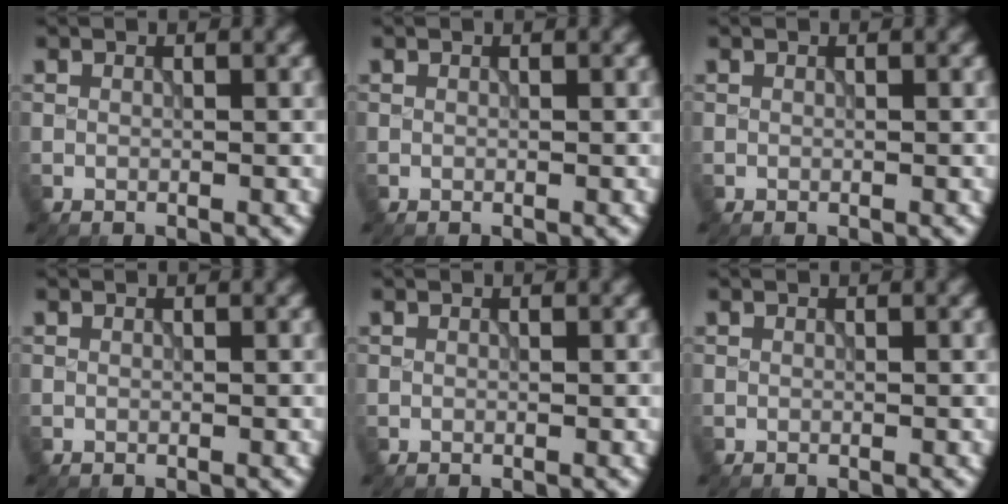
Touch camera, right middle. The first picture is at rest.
{"total": 0.0}
{"total": 0.0}
{"total": 0.0}
{"total": 0.0}
{"total": 0.0}